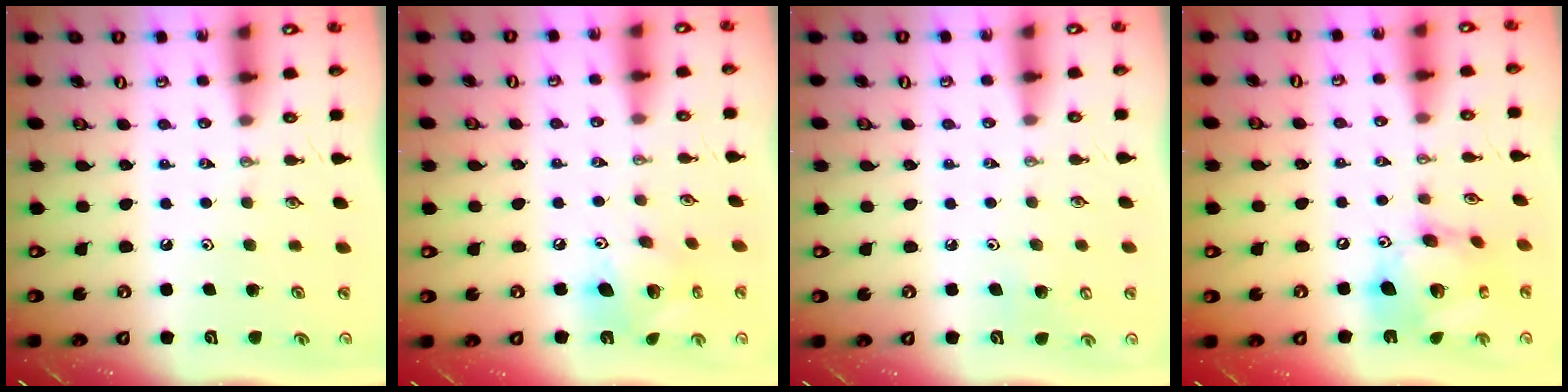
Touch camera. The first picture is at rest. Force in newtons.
{"total": 12.2, "press": 12.1, "slide": 1.3}
{"total": 5.2, "press": 5.1, "slide": 0.8}
{"total": 17.4, "press": 17.4, "slide": 1.8}